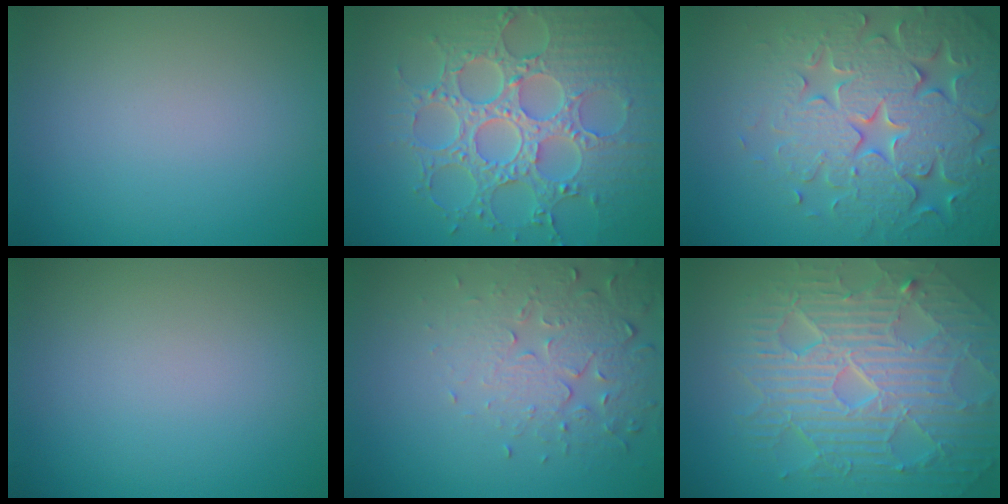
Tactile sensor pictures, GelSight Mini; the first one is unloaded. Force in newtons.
{"total": 8.7, "press": 6.5, "slide": 5.8}
{"total": 7.6, "press": 7.5, "slide": 1.6}
{"total": 0.0}
{"total": 5.1, "press": 3.7, "slide": 3.4}
{"total": 10.2, "press": 6.6, "slide": 7.7}